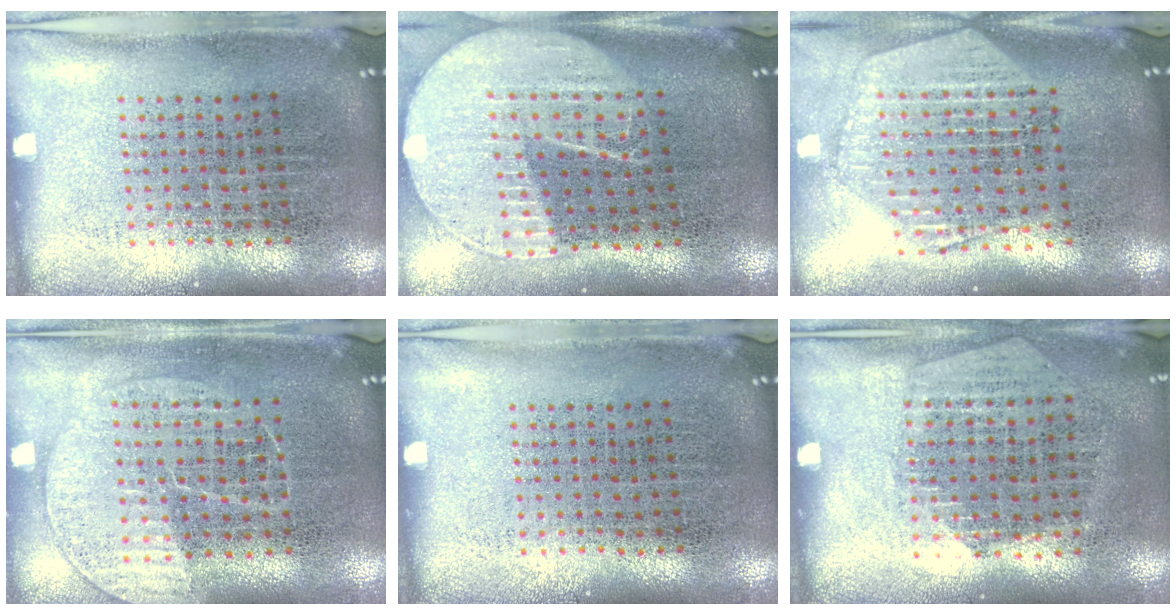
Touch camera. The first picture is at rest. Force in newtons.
{"total": 2.2, "press": 1.9, "slide": 1.2}
{"total": 2.6, "press": 2.2, "slide": 1.3}
{"total": 1.4, "press": 1.4, "slide": 0.4}
{"total": 0.0}
{"total": 1.2, "press": 1.1, "slide": 0.5}